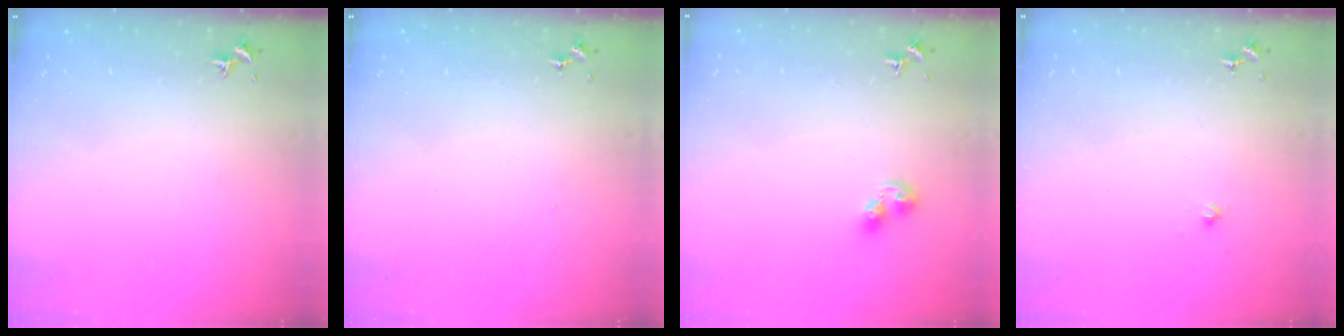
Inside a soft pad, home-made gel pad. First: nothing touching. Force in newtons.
{"total": 0.0}
{"total": 6.9, "press": 6.9, "slide": 0.8}
{"total": 2.1, "press": 2.1, "slide": 0.3}